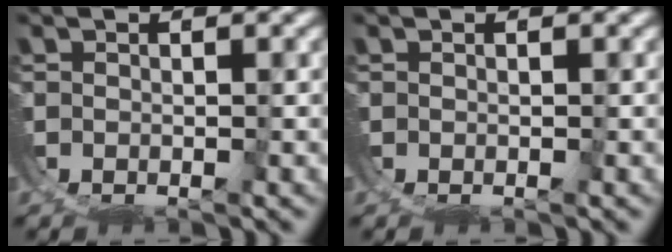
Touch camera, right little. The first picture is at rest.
{"total": 0.0}